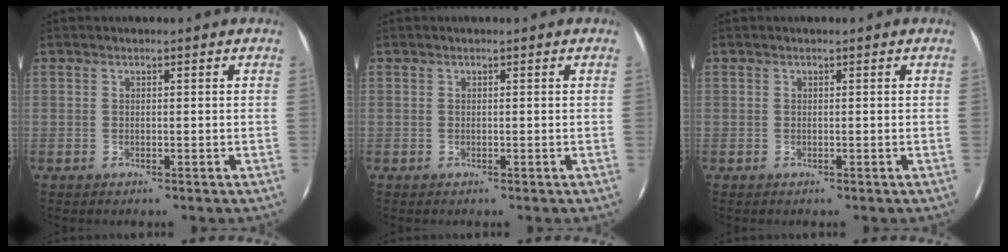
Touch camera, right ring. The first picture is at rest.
{"total": 0.0}
{"total": 0.0}